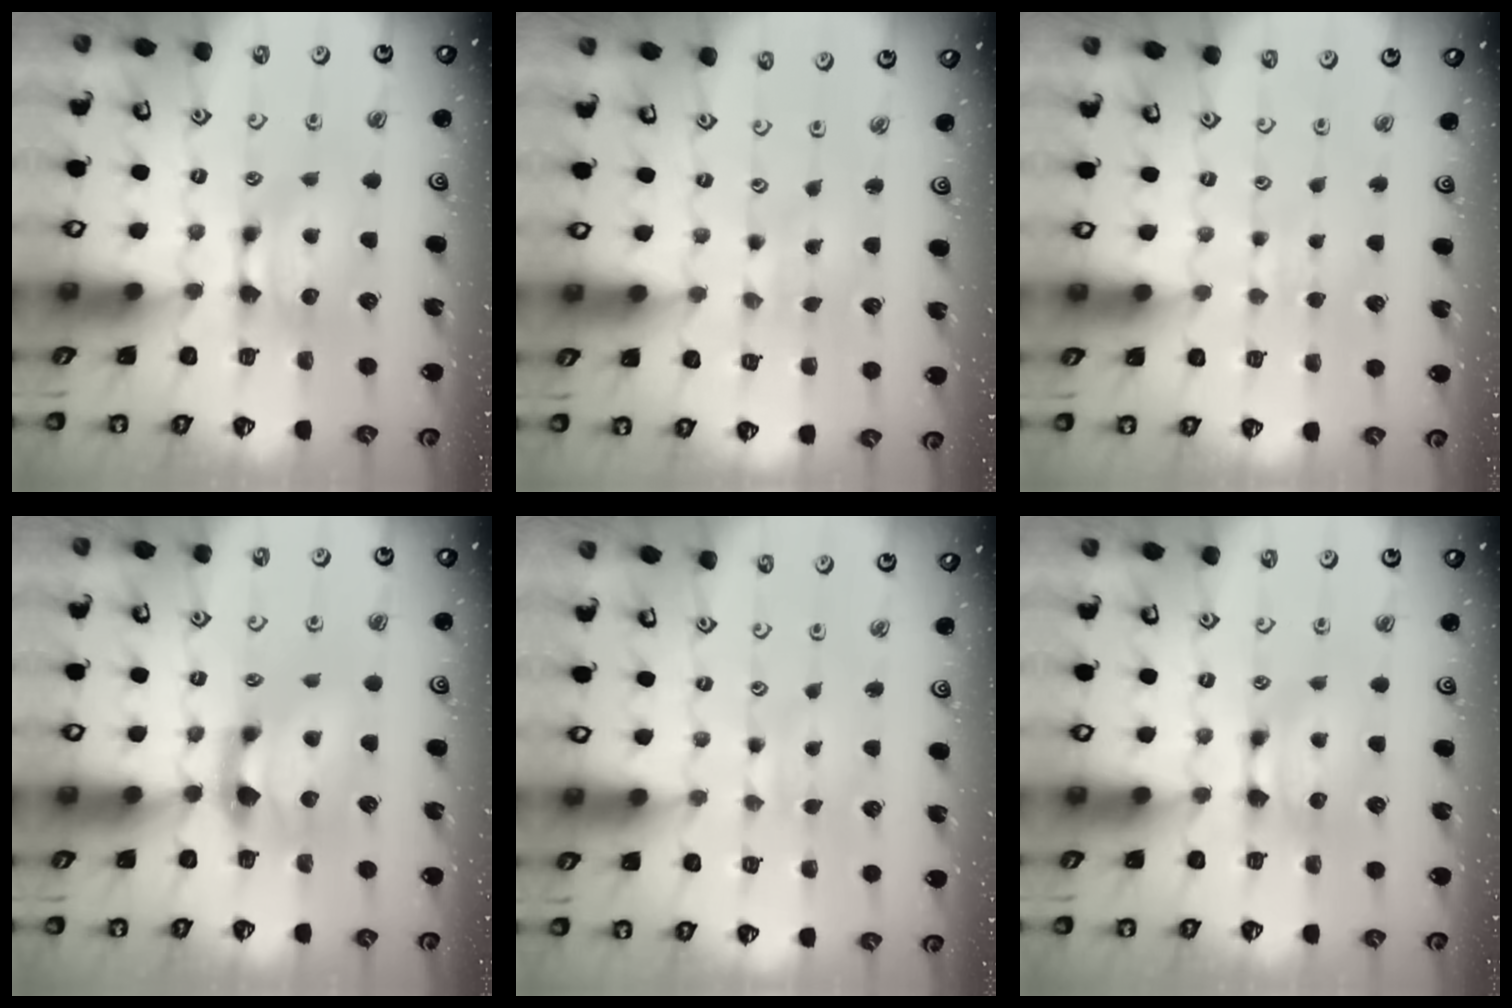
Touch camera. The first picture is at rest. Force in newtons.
{"total": 4.4, "press": 4.4, "slide": 0.4}
{"total": 3.8, "press": 3.8, "slide": 0.4}
{"total": 2.6, "press": 2.0, "slide": 1.7}
{"total": 2.4, "press": 2.3, "slide": 0.4}
{"total": 0.0}